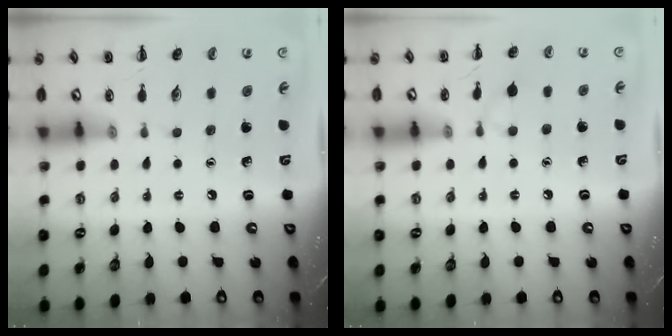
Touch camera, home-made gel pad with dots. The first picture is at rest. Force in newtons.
{"total": 4.9, "press": 4.6, "slide": 1.5}